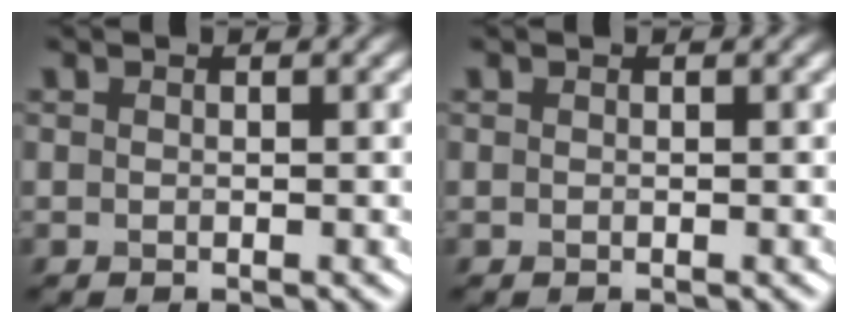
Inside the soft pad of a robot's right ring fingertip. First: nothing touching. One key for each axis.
{"total": 0.0}